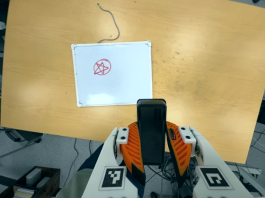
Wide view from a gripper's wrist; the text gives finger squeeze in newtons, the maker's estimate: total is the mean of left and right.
{"total": 9.1, "left": 7.6, "right": 10.5}